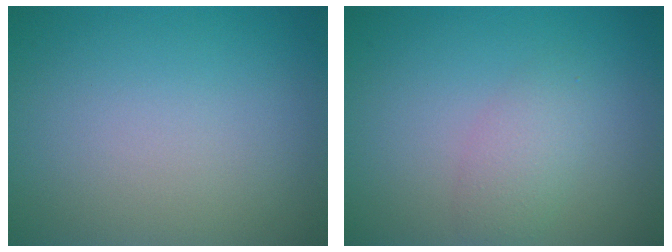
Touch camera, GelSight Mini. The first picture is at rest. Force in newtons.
{"total": 2.1, "press": 2.1, "slide": 0.0}